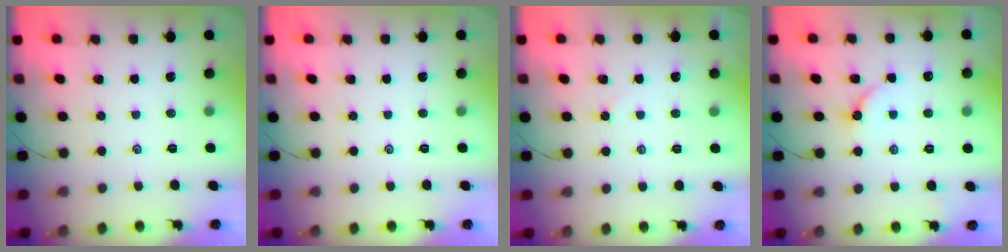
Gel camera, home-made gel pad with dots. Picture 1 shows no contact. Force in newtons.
{"total": 0.0}
{"total": 3.0, "press": 2.9, "slide": 0.3}
{"total": 4.7, "press": 4.6, "slide": 0.5}